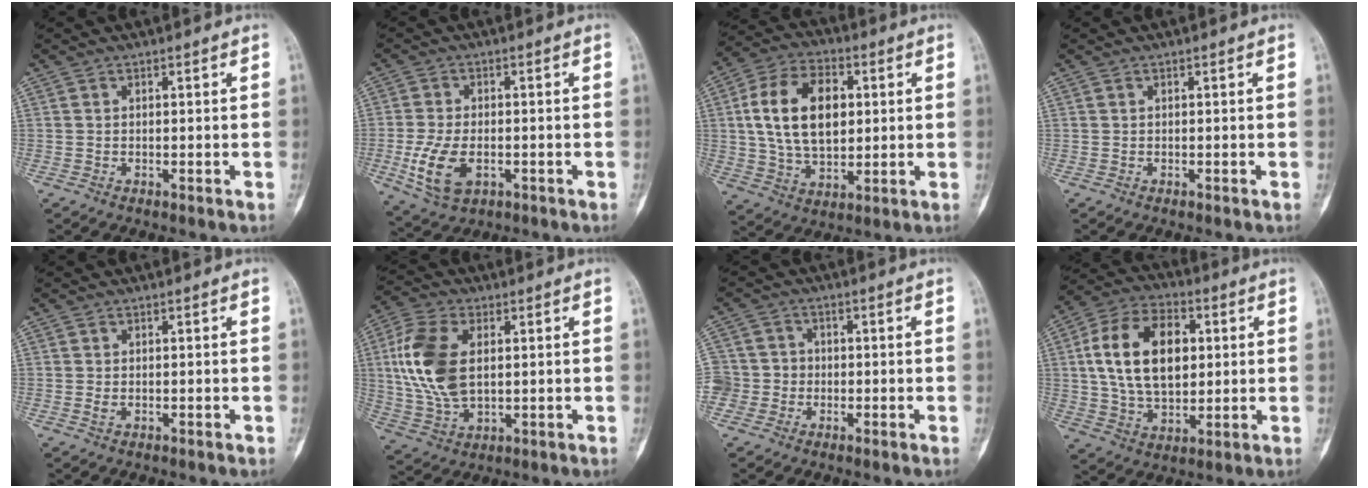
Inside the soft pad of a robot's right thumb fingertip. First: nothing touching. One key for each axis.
{"total": 9.2, "fx": -2.5, "fy": 5.4, "fz": 7.0, "tx": -0.145, "ty": -0.003, "tz": -0.037}
{"total": 16.6, "fx": 2.7, "fy": 10.5, "fz": 12.6, "tx": -0.200, "ty": 0.003, "tz": 0.046}
{"total": 0.0}
{"total": 0.8, "fx": -0.1, "fy": 0.6, "fz": 0.6, "tx": -0.014, "ty": -0.002, "tz": -0.001}
{"total": 14.4, "fx": 2.3, "fy": 8.4, "fz": 11.4, "tx": -0.240, "ty": -0.001, "tz": 0.048}
{"total": 6.4, "fx": -1.3, "fy": 6.2, "fz": 0.7, "tx": 0.006, "ty": 0.018, "tz": -0.027}
{"total": 17.9, "fx": 3.1, "fy": 11.3, "fz": 13.5, "tx": -0.216, "ty": 0.006, "tz": 0.053}